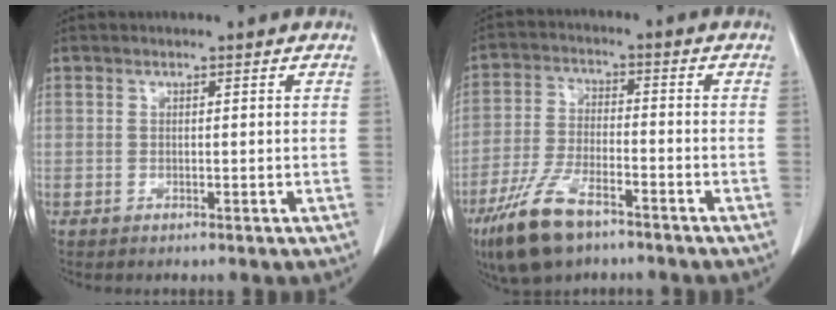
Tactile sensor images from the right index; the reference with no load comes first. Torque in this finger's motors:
{"motor_torque": [1.17, -0.97, 0.52, 0.18]}